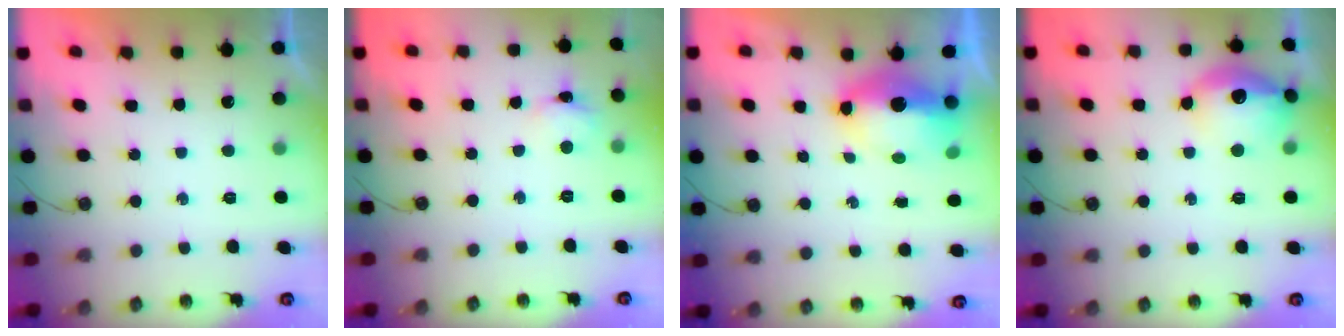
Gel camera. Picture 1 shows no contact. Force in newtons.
{"total": 3.1, "press": 3.1, "slide": 0.1}
{"total": 9.5, "press": 9.5, "slide": 1.0}
{"total": 14.7, "press": 14.6, "slide": 1.1}